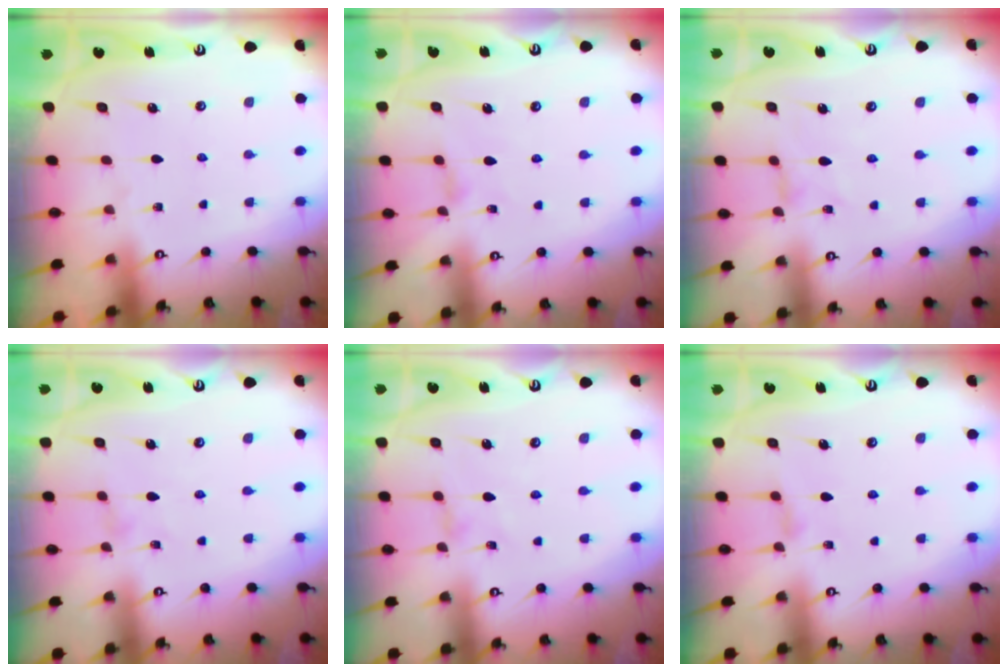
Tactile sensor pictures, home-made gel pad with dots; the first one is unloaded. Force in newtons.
{"total": 2.8, "press": 2.8, "slide": 0.6}
{"total": 1.0, "press": 1.0, "slide": 0.2}
{"total": 0.0}
{"total": 0.0}
{"total": 2.4, "press": 2.3, "slide": 0.5}